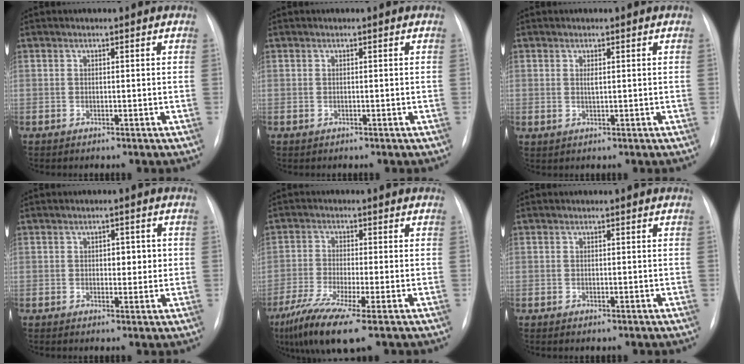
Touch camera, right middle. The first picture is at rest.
{"total": 0.0}
{"total": 0.8, "force": [0.4, 0.0, 0.7], "torque": [-0.014, -0.001, 0.008]}
{"total": 3.3, "force": [0.3, 2.0, 2.7], "torque": [-0.028, 0.010, 0.005]}
{"total": 9.8, "force": [-5.9, 0.8, 7.8], "torque": [-0.150, -0.026, -0.107]}
{"total": 0.5, "force": [-0.3, 0.3, 0.3], "torque": [-0.007, -0.001, -0.003]}